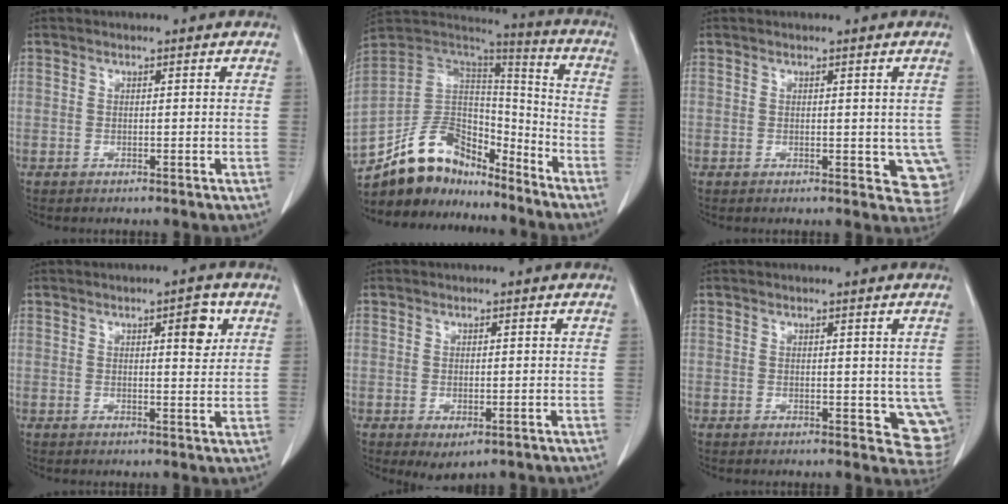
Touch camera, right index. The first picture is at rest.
{"total": 16.6, "force": [-13.7, 7.3, 5.9], "torque": [-0.102, 0.057, -0.245]}
{"total": 5.3, "force": [-0.3, 3.0, 4.3], "torque": [-0.029, -0.005, 0.001]}
{"total": 4.0, "force": [1.7, 1.1, 3.4], "torque": [-0.045, -0.002, 0.022]}
{"total": 3.1, "force": [-1.5, 1.5, 2.3], "torque": [-0.032, -0.007, -0.011]}
{"total": 5.9, "force": [0.2, 3.4, 4.8], "torque": [-0.035, -0.007, 0.007]}